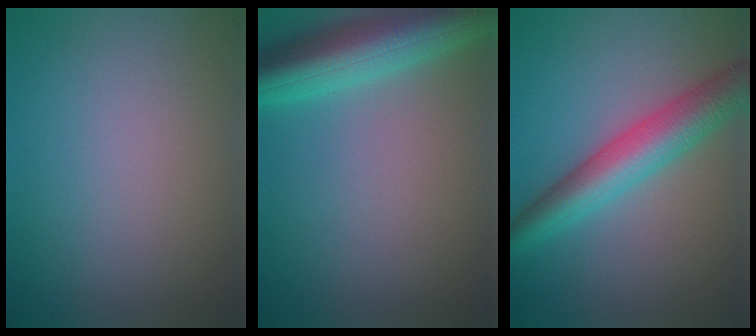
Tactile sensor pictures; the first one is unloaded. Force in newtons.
{"total": 7.9, "press": 7.9, "slide": 0.4}
{"total": 6.5, "press": 6.5, "slide": 0.1}